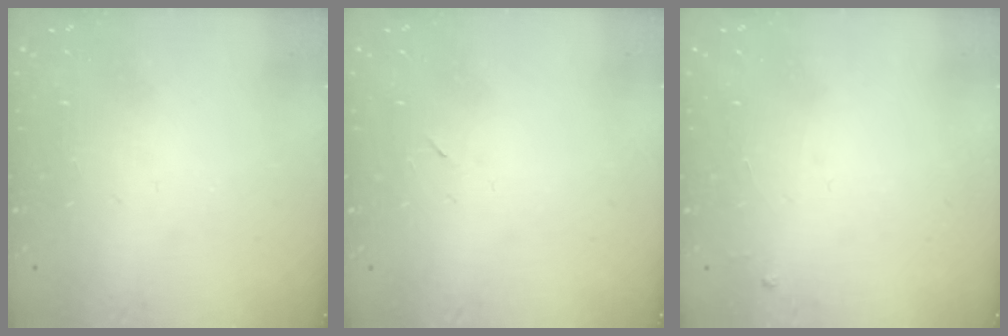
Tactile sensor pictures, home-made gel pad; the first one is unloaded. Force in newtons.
{"total": 2.2, "press": 1.9, "slide": 1.2}
{"total": 2.4, "press": 2.4, "slide": 0.4}